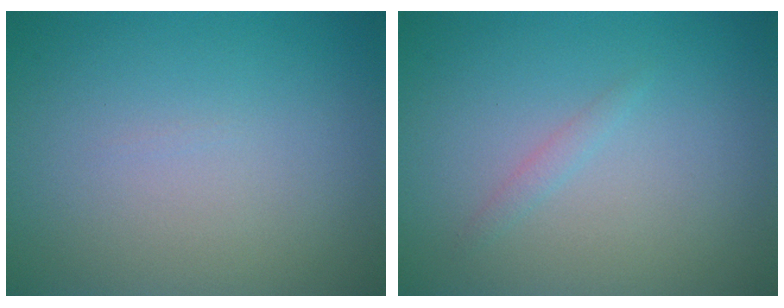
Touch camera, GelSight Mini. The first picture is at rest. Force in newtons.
{"total": 0.8, "press": 0.8, "slide": 0.1}